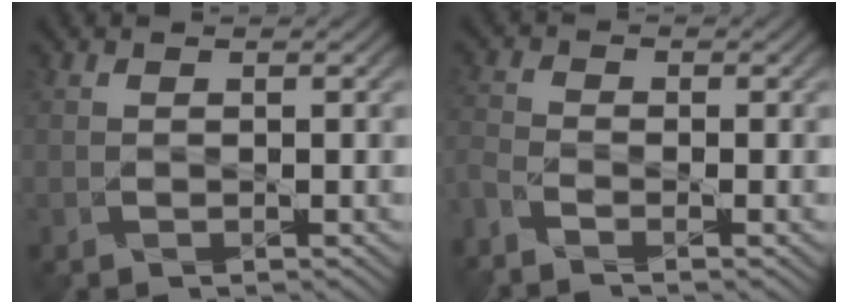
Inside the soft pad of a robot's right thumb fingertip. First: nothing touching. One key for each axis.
{"total": 4.2, "fx": -3.4, "fy": 0.9, "fz": 2.4, "tx": -0.071, "ty": -0.010, "tz": -0.077}